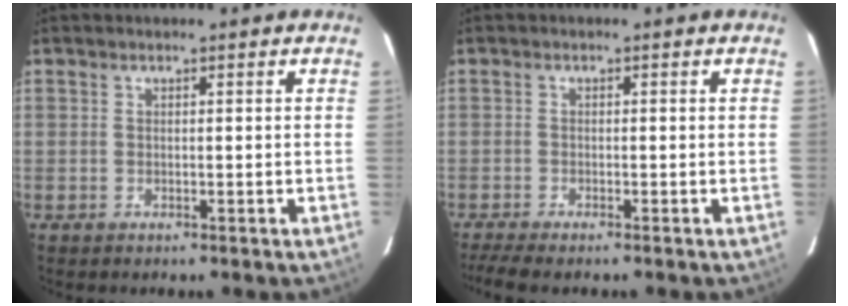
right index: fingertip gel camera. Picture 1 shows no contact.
{"total": 4.4, "force": [-3.5, 0.4, 2.7], "torque": [-0.045, -0.006, -0.060]}